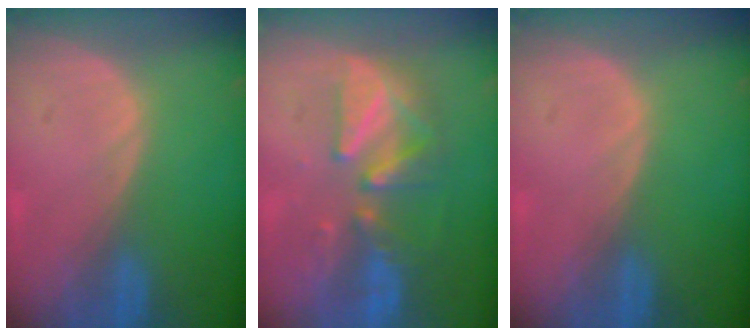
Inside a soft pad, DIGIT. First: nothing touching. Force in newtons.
{"total": 8.0, "press": 7.9, "slide": 1.5}
{"total": 0.0}